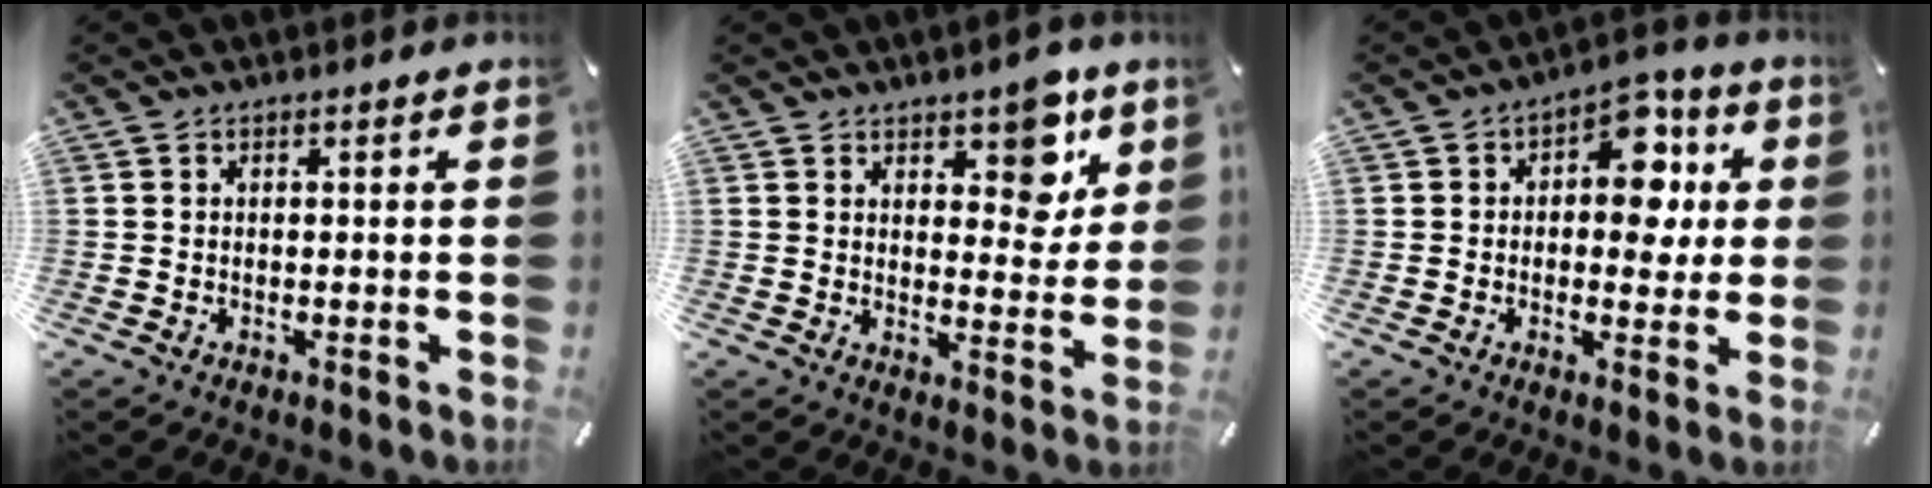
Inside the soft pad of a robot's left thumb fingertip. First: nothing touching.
{"total": 8.6, "force": [5.3, 4.9, 4.6], "torque": [-0.029, -0.040, 0.083]}
{"total": 11.0, "force": [2.2, 7.2, 8.0], "torque": [-0.094, -0.009, 0.033]}